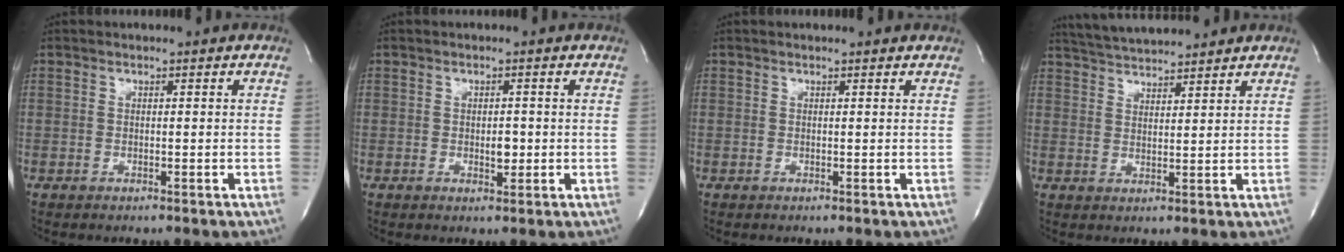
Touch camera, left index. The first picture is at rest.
{"total": 1.9, "force": [-0.9, 0.9, 1.3], "torque": [-0.018, -0.009, -0.012]}
{"total": 1.2, "force": [1.2, 0.4, 0.0], "torque": [-0.012, 0.003, 0.002]}
{"total": 7.8, "force": [7.4, 0.3, 2.4], "torque": [-0.052, 0.020, 0.124]}